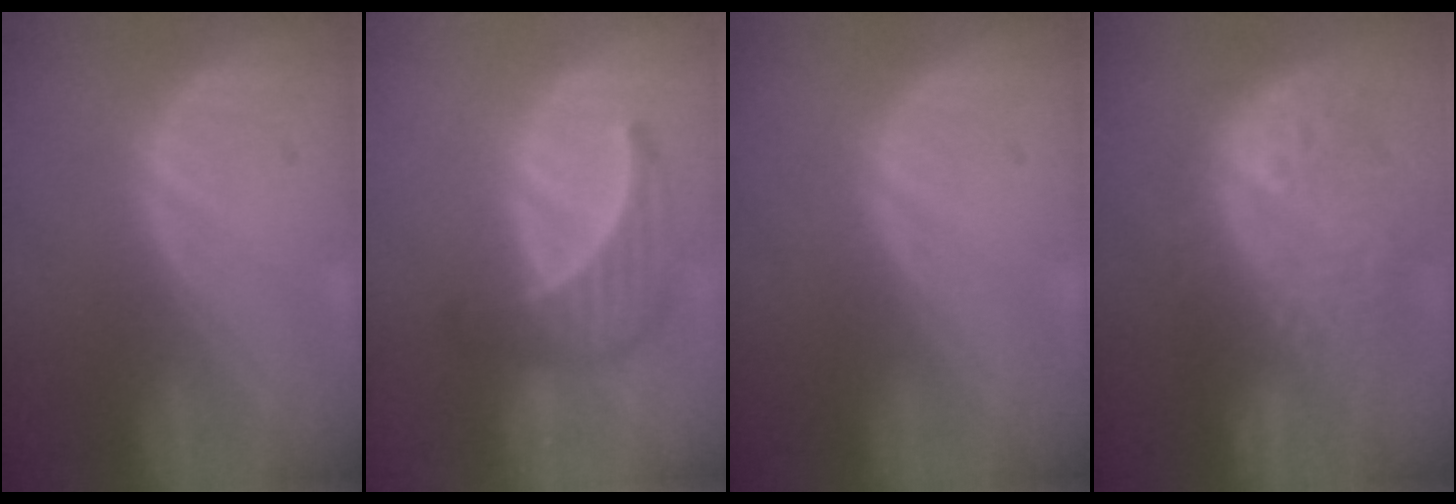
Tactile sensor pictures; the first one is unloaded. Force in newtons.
{"total": 6.3, "press": 6.1, "slide": 1.6}
{"total": 0.0}
{"total": 11.3, "press": 10.6, "slide": 3.9}